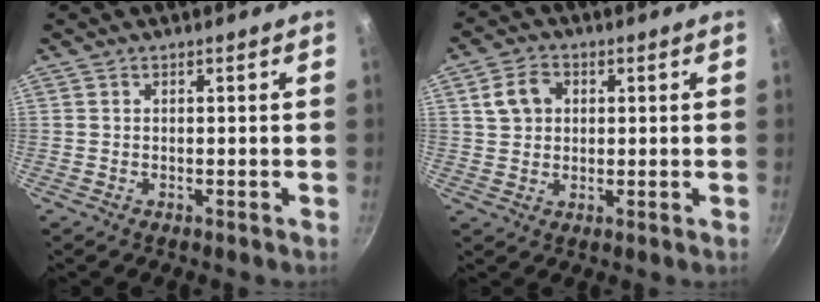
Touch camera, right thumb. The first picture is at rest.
{"total": 6.2, "force": [1.6, 4.9, 3.4], "torque": [-0.043, 0.007, 0.025]}